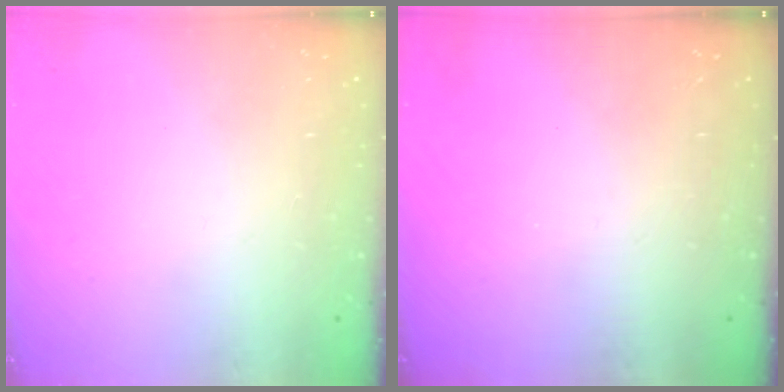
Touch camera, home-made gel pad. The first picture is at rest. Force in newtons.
{"total": 0.0}